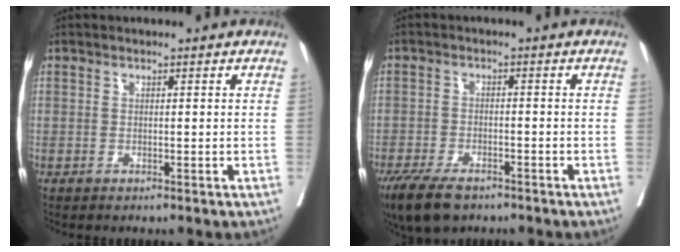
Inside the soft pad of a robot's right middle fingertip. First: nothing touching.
{"total": 8.3, "force": [-6.2, 3.2, 4.5], "torque": [-0.078, -0.009, -0.102]}